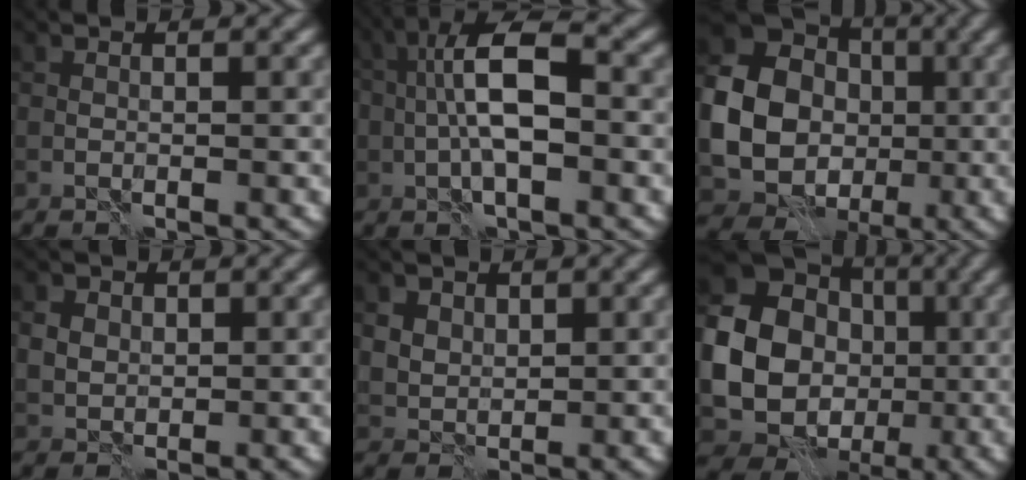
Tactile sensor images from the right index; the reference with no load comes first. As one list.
[{"total": 6.4, "force": [-0.1, 2.6, 5.9], "torque": [-0.111, 0.013, -0.008]}, {"total": 16.7, "force": [0.3, 15.6, 6.2], "torque": [-0.162, 0.014, -0.029]}, {"total": 2.1, "force": [0.8, 1.8, 0.7], "torque": [-0.016, 0.001, 0.014]}, {"total": 2.9, "force": [1.8, 2.2, 0.9], "torque": [-0.028, -0.004, 0.040]}, {"total": 21.5, "force": [-0.3, 20.3, 7.0], "torque": [-0.177, 0.004, -0.039]}]